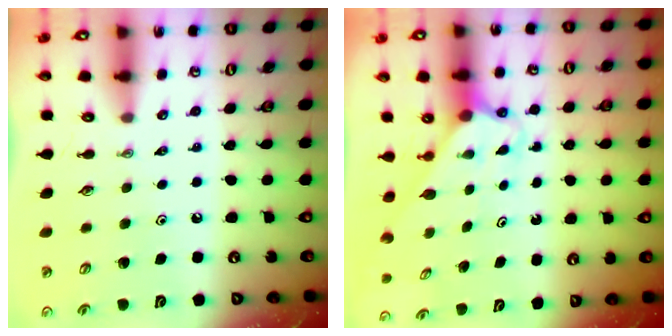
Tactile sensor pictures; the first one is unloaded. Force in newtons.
{"total": 2.4, "press": 2.4, "slide": 0.1}